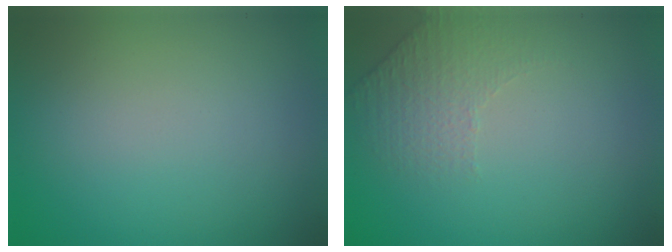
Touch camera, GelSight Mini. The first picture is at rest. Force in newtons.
{"total": 1.5, "press": 1.0, "slide": 1.1}